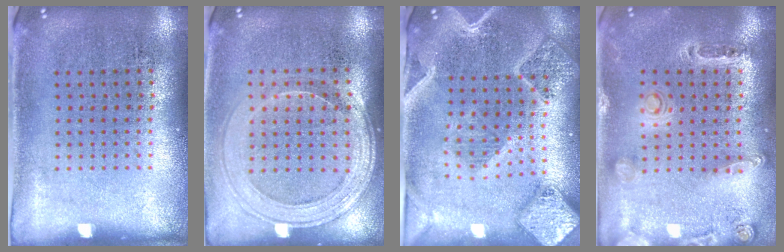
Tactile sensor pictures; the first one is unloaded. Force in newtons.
{"total": 1.6, "press": 1.4, "slide": 0.7}
{"total": 2.9, "press": 2.5, "slide": 1.4}
{"total": 0.8, "press": 0.7, "slide": 0.3}